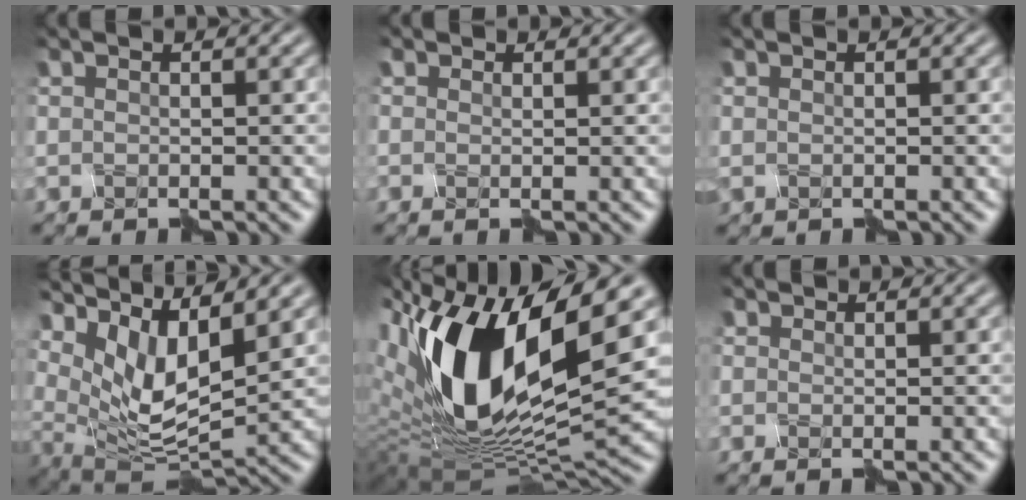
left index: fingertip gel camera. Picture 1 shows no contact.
{"total": 0.7, "force": [0.5, 0.4, -0.1], "torque": [0.001, 0.000, 0.009]}
{"total": 0.0}
{"total": 6.0, "force": [2.1, 2.7, 4.9], "torque": [-0.107, -0.015, 0.047]}
{"total": 16.0, "force": [2.8, 7.4, 13.9], "torque": [-0.273, 0.001, 0.044]}
{"total": 0.5, "force": [0.1, 0.3, -0.4], "torque": [0.008, -0.003, 0.006]}